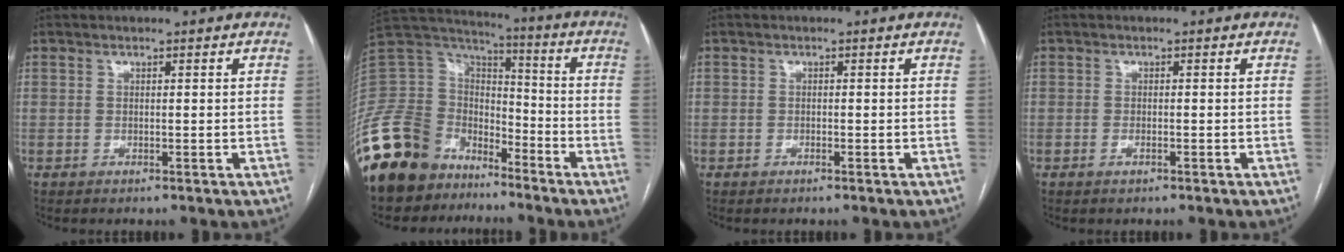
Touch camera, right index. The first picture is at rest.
{"total": 20.3, "force": [-14.1, 12.5, 7.5], "torque": [-0.175, 0.058, -0.251]}
{"total": 0.6, "force": [-0.4, 0.4, 0.1], "torque": [-0.003, 0.003, -0.008]}
{"total": 0.8, "force": [-0.5, 0.3, 0.6], "torque": [-0.013, 0.000, -0.006]}